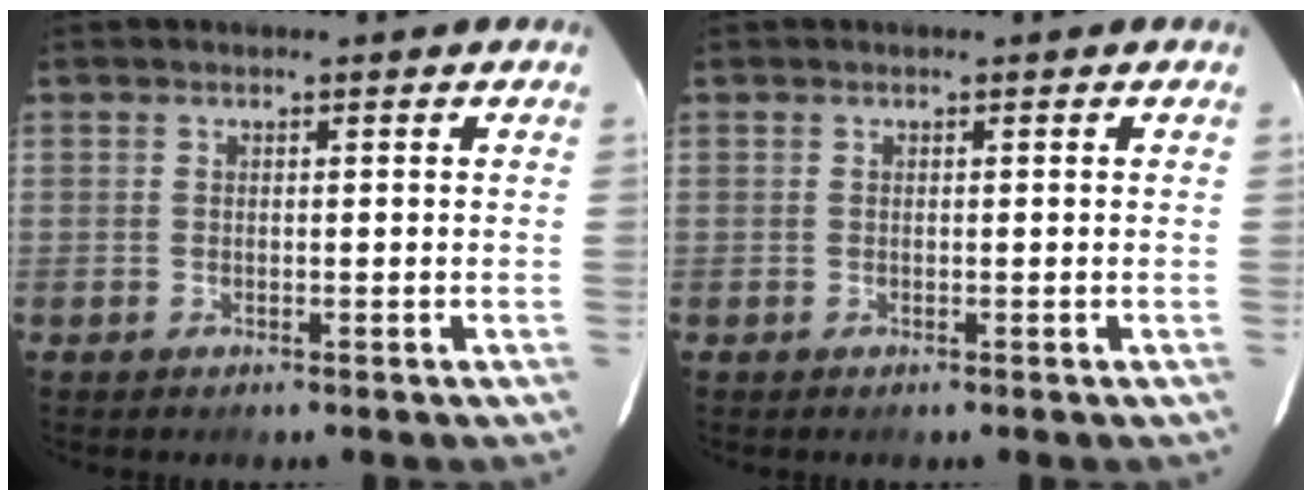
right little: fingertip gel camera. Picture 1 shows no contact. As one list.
[{"total": 0.0}]